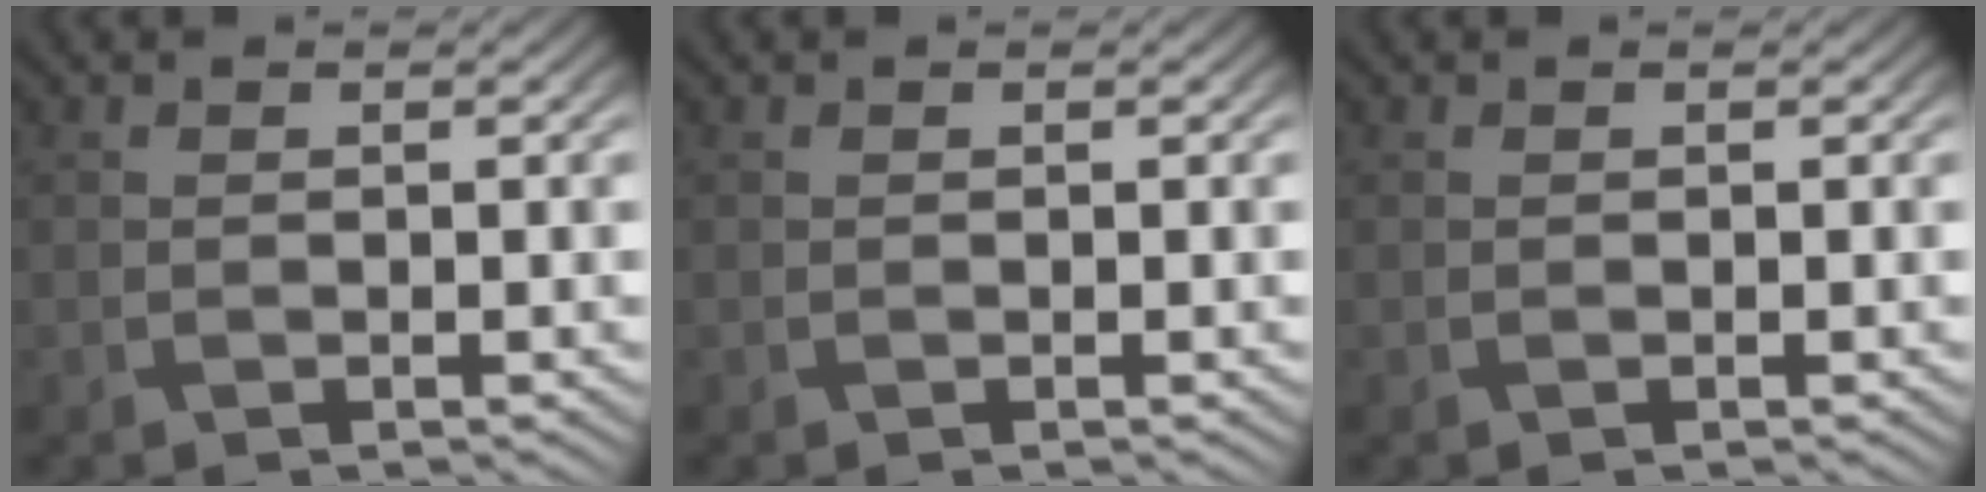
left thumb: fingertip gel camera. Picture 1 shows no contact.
{"total": 0.0}
{"total": 0.0}